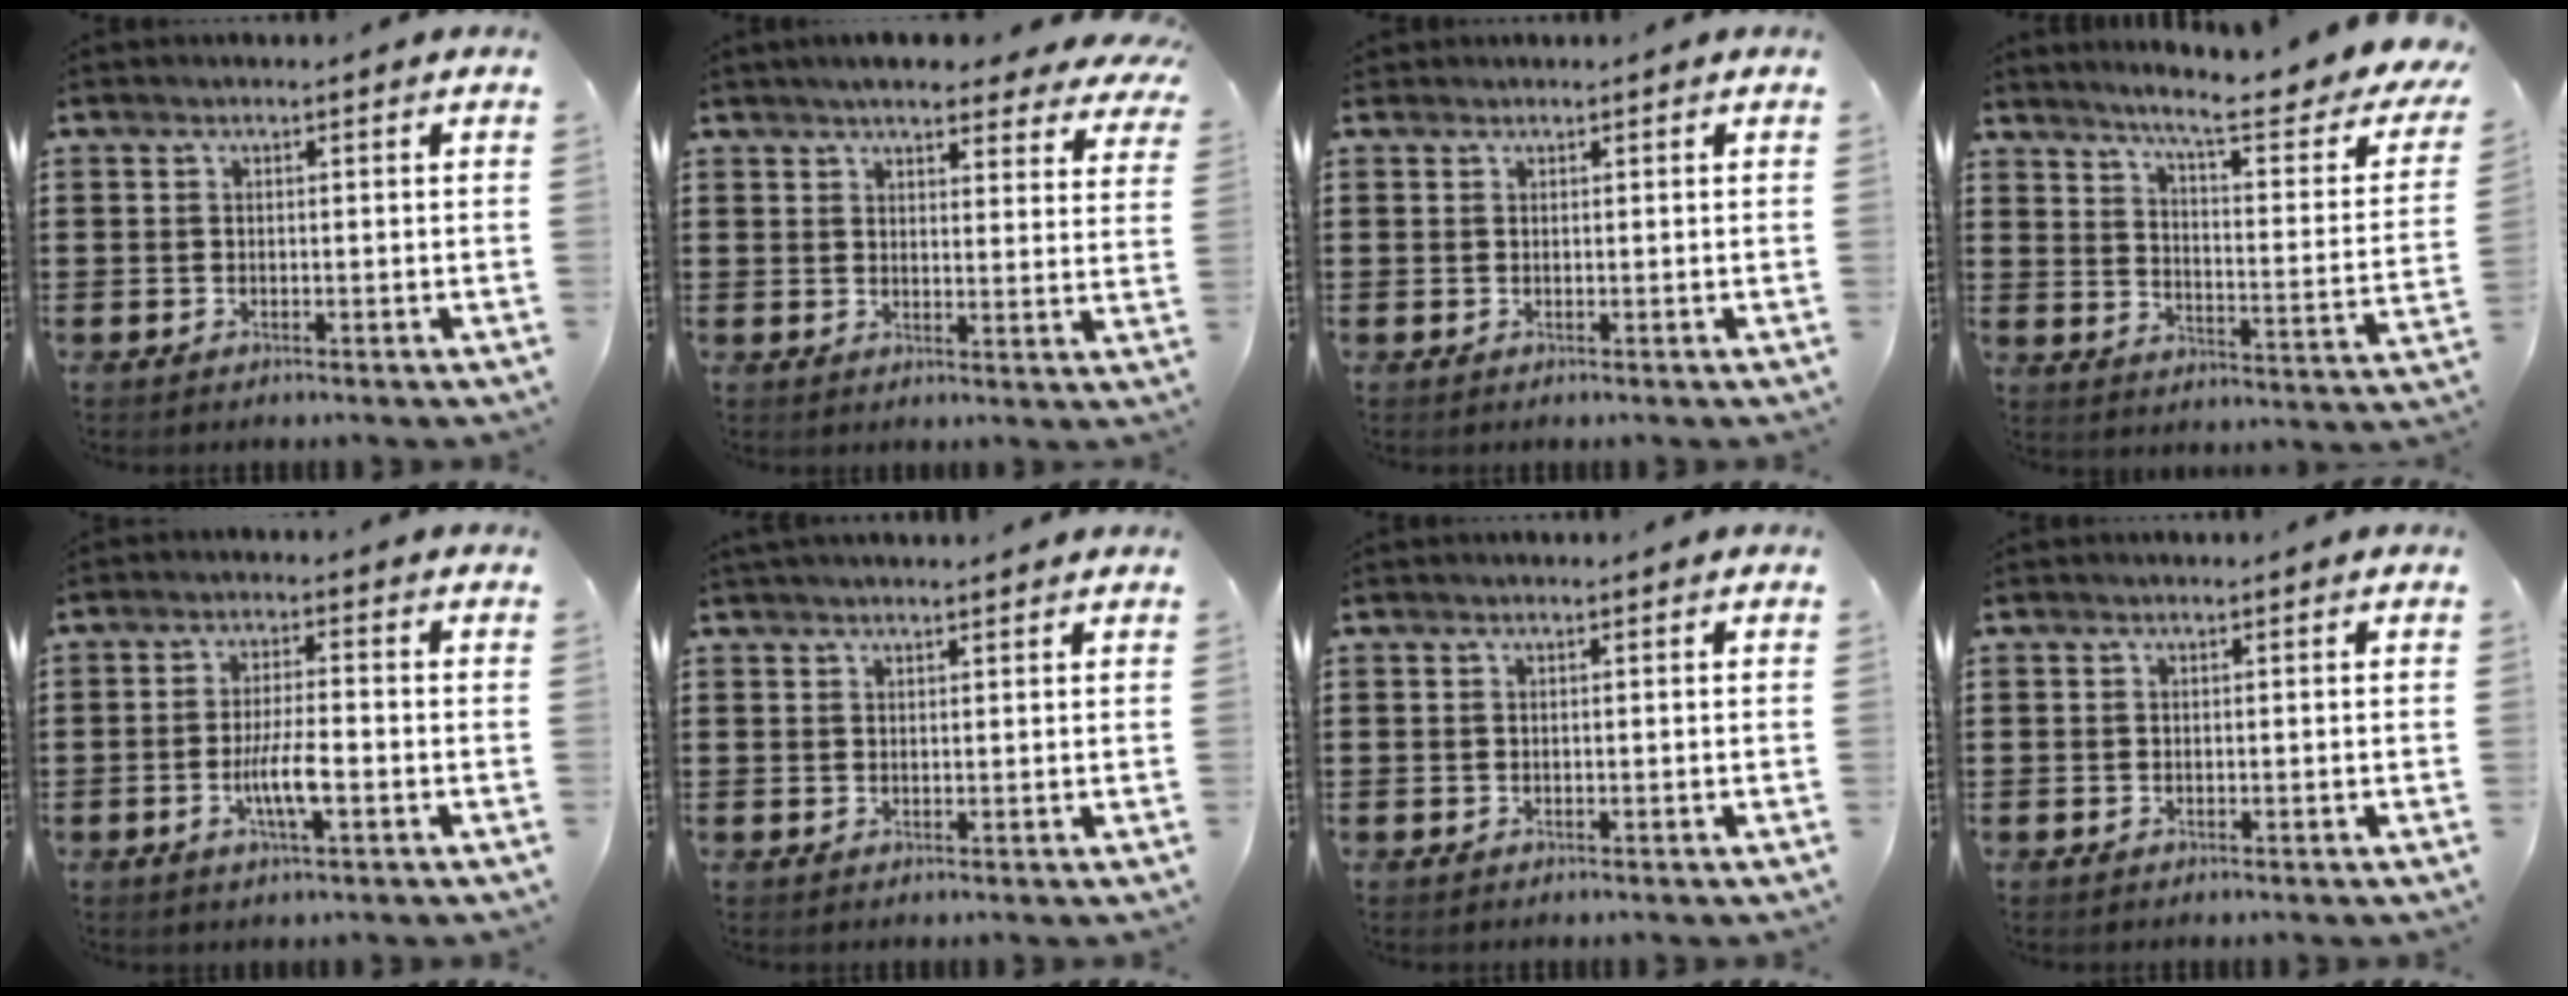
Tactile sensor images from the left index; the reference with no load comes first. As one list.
[{"total": 5.1, "force": [4.9, 0.9, 1.3], "torque": [-0.036, -0.013, 0.086]}, {"total": 0.7, "force": [0.5, 0.5, 0.0], "torque": [-0.003, 0.003, 0.010]}, {"total": 8.5, "force": [6.8, -0.1, 5.1], "torque": [-0.103, -0.054, 0.102]}, {"total": 5.5, "force": [-1.7, 1.1, 5.2], "torque": [-0.099, -0.001, -0.033]}, {"total": 1.5, "force": [1.4, 0.1, 0.4], "torque": [-0.009, 0.000, 0.028]}, {"total": 0.0}, {"total": 0.0}]